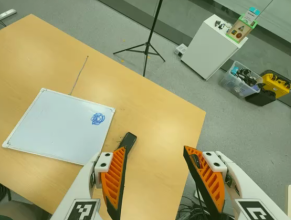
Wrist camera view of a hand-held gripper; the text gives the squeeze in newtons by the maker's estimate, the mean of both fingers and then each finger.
{"total": 0.0}